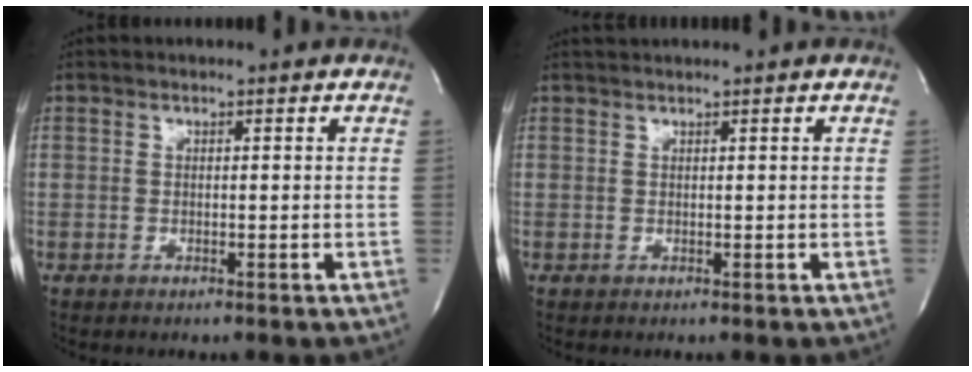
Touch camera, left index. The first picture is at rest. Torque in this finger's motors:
{"motor_torque": [-0.05, -0.14, 0.00, 0.03]}